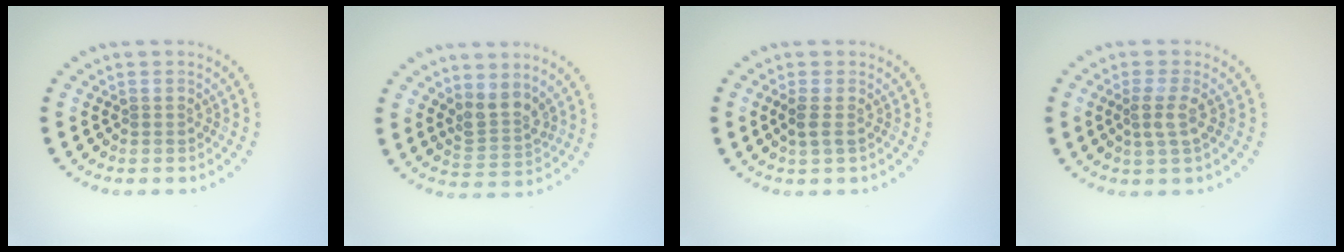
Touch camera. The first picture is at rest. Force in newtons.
{"total": 2.6, "press": 1.9, "slide": 1.7}
{"total": 1.3, "press": 1.1, "slide": 0.6}
{"total": 2.0, "press": 1.6, "slide": 1.2}